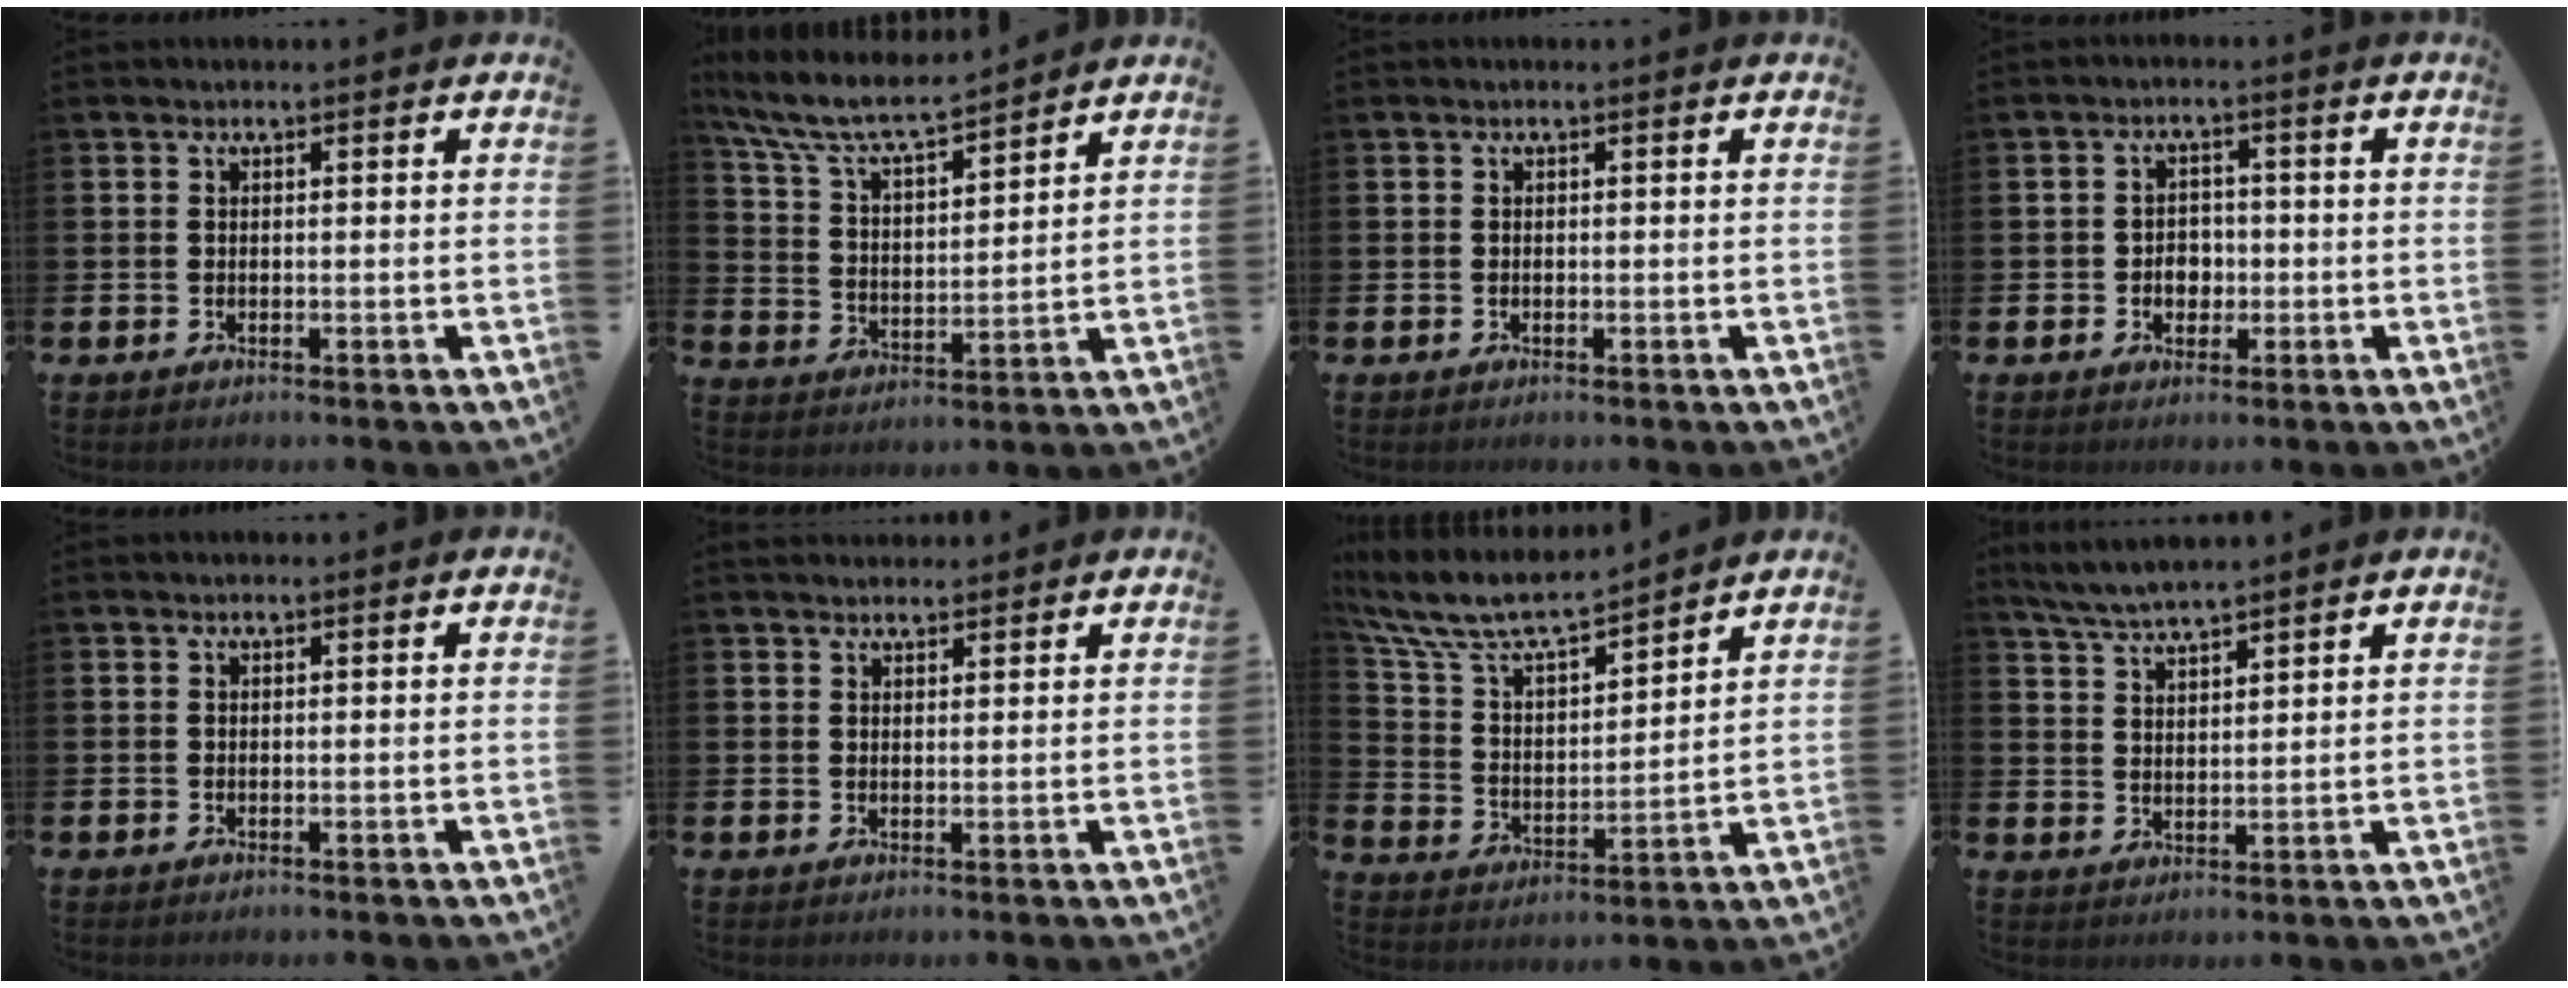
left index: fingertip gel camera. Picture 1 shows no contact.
{"total": 8.0, "force": [7.4, 0.9, 2.8], "torque": [-0.090, -0.048, 0.130]}
{"total": 0.0}
{"total": 3.0, "force": [-0.7, 2.5, 1.5], "torque": [-0.015, -0.001, -0.021]}
{"total": 0.0}
{"total": 2.0, "force": [1.9, 0.5, 0.2], "torque": [0.001, -0.005, 0.034]}
{"total": 8.9, "force": [8.2, 1.7, 2.9], "torque": [-0.101, -0.055, 0.145]}
{"total": 4.8, "force": [4.7, 0.1, 1.3], "torque": [-0.044, -0.015, 0.085]}